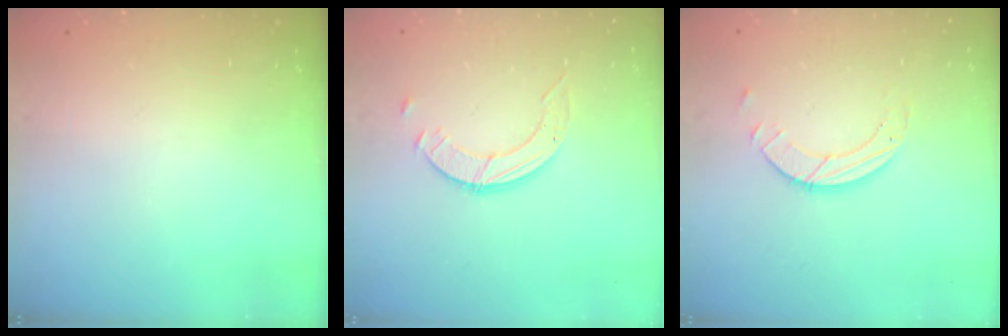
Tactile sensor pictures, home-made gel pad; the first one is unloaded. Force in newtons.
{"total": 3.5, "press": 3.5, "slide": 0.2}
{"total": 4.2, "press": 4.2, "slide": 0.3}